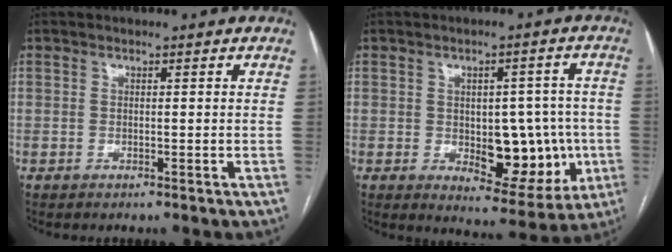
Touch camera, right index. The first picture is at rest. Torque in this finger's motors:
{"motor_torque": [1.18, -0.67, 0.27, 0.06]}